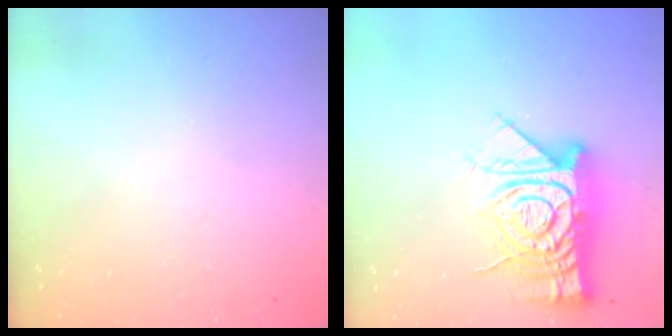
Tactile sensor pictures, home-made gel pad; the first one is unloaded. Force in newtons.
{"total": 18.4, "press": 18.3, "slide": 1.8}